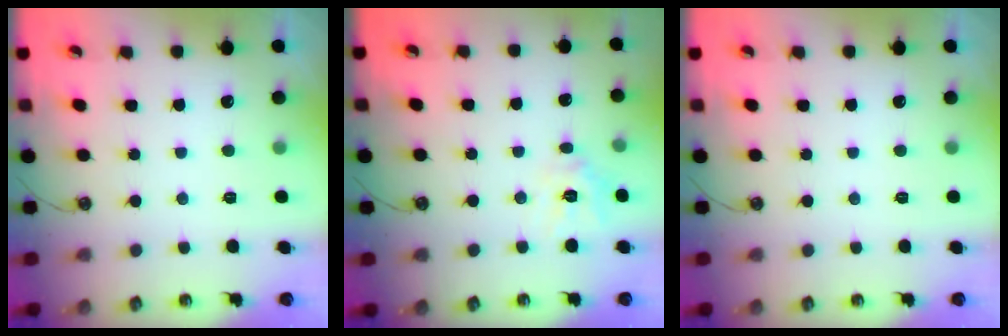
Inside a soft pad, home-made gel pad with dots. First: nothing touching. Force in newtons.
{"total": 10.7, "press": 10.7, "slide": 0.8}
{"total": 0.0}